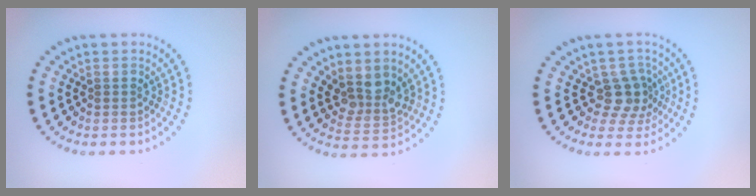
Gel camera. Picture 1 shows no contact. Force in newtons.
{"total": 3.2, "press": 2.7, "slide": 1.7}
{"total": 2.8, "press": 2.1, "slide": 1.8}